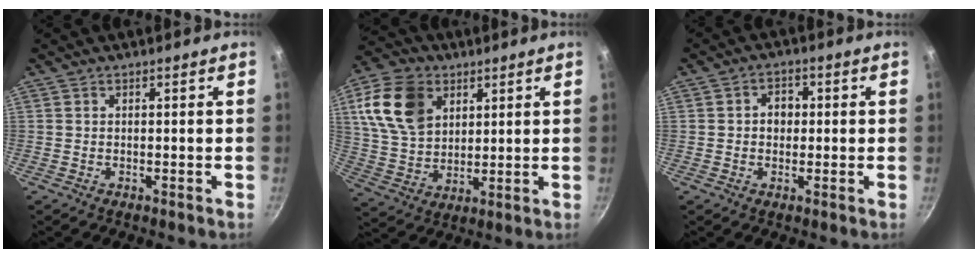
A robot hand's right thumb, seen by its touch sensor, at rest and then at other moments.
{"total": 15.3, "force": [5.6, 10.9, 9.1], "torque": [-0.154, -0.009, 0.109]}
{"total": 4.0, "force": [0.2, 3.3, 2.3], "torque": [-0.012, 0.007, 0.000]}